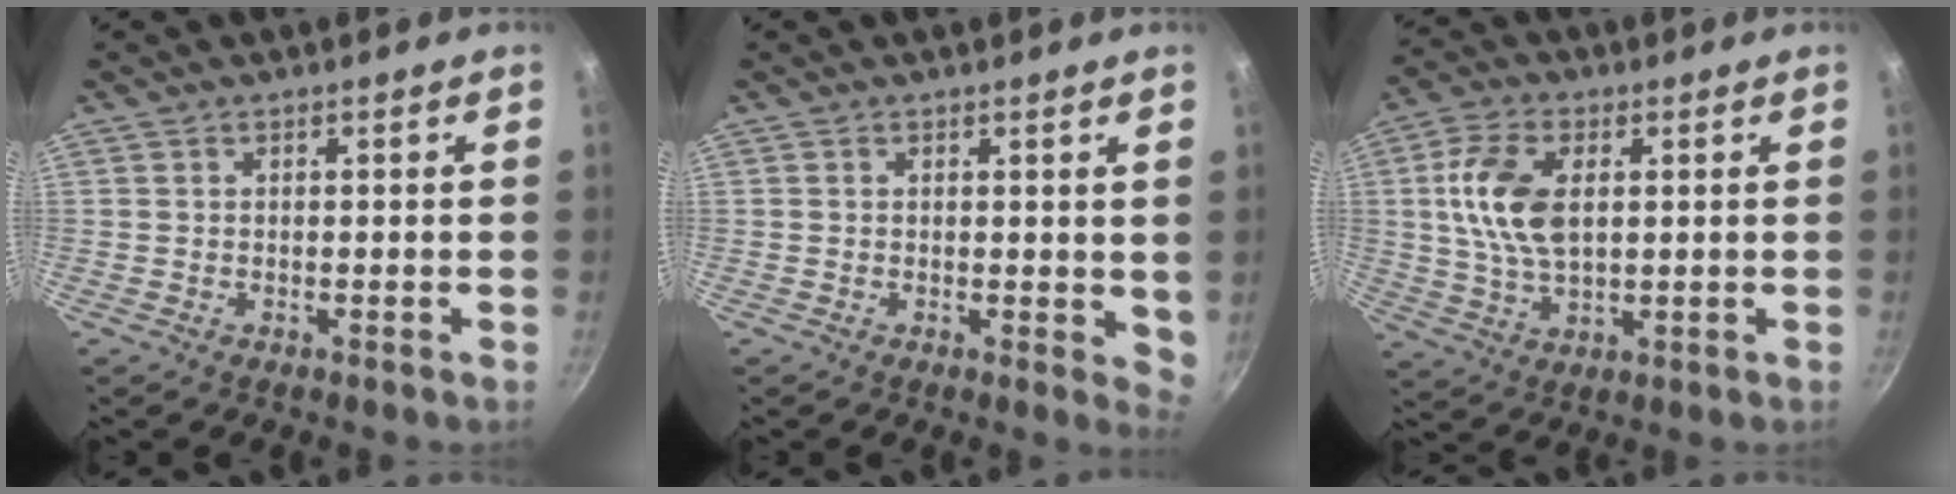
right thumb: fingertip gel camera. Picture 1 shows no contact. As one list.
[{"total": 3.7, "force": [0.9, 2.0, 2.9], "torque": [-0.026, -0.004, 0.012]}, {"total": 11.6, "force": [2.0, 6.8, 9.2], "torque": [-0.168, 0.003, 0.036]}]